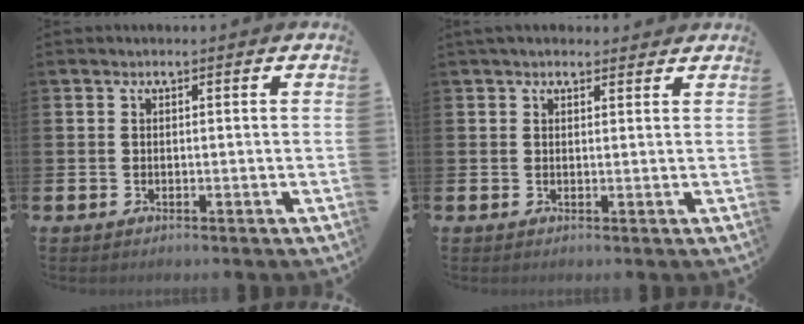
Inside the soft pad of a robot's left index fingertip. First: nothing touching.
{"total": 1.8, "force": [1.6, 0.6, 0.4], "torque": [0.002, -0.002, 0.027]}